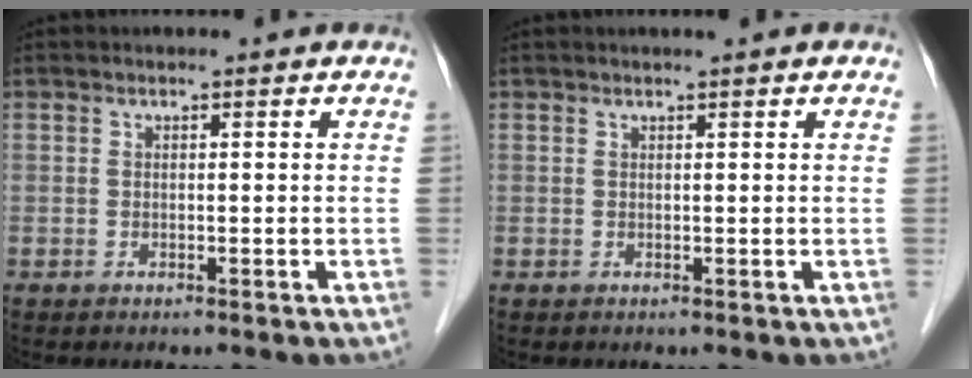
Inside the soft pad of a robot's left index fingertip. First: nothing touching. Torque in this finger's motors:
{"motor_torque": [0.33, -0.47, 0.35, 0.04]}